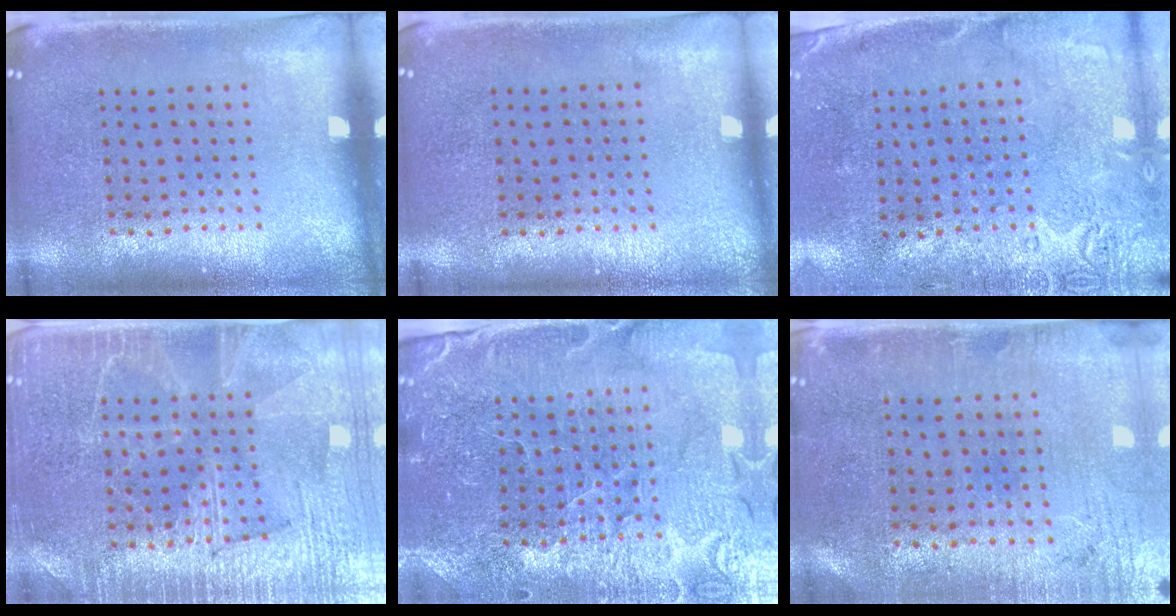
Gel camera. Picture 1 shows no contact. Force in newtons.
{"total": 0.0}
{"total": 2.7, "press": 2.2, "slide": 1.7}
{"total": 3.8, "press": 3.7, "slide": 1.0}
{"total": 3.3, "press": 3.3, "slide": 0.3}
{"total": 0.6, "press": 0.4, "slide": 0.5}